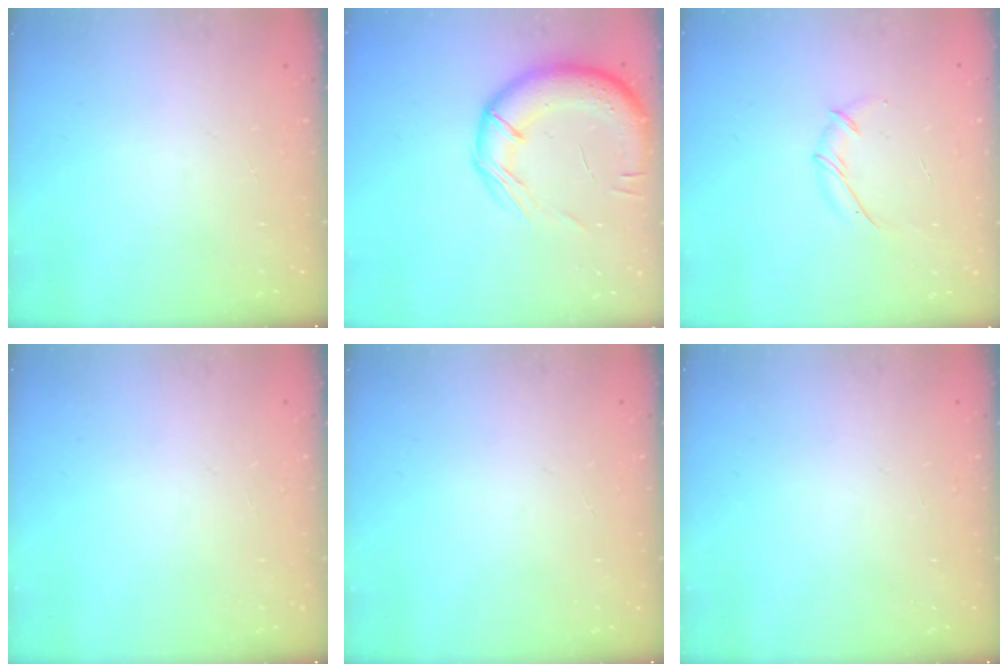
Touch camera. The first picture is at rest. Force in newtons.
{"total": 16.7, "press": 16.5, "slide": 2.5}
{"total": 6.1, "press": 6.0, "slide": 1.1}
{"total": 0.0}
{"total": 0.0}
{"total": 0.0}